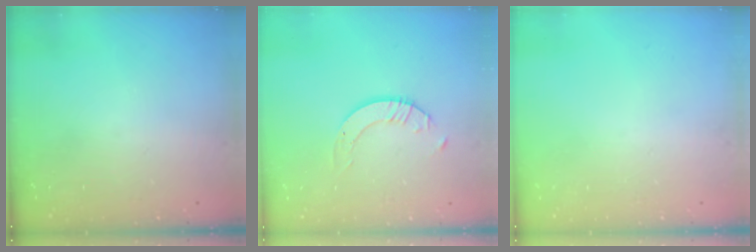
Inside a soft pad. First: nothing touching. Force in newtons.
{"total": 2.7, "press": 2.7, "slide": 0.2}
{"total": 0.0}